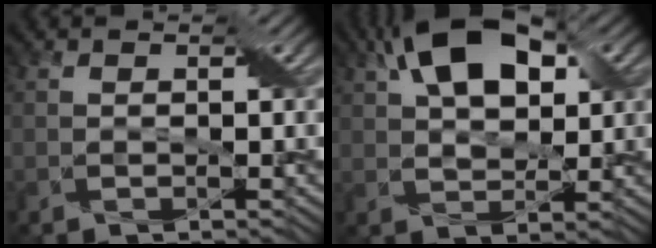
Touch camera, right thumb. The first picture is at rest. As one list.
[{"total": 10.7, "force": [4.6, 5.8, 7.8], "torque": [-0.144, 0.026, 0.073]}]